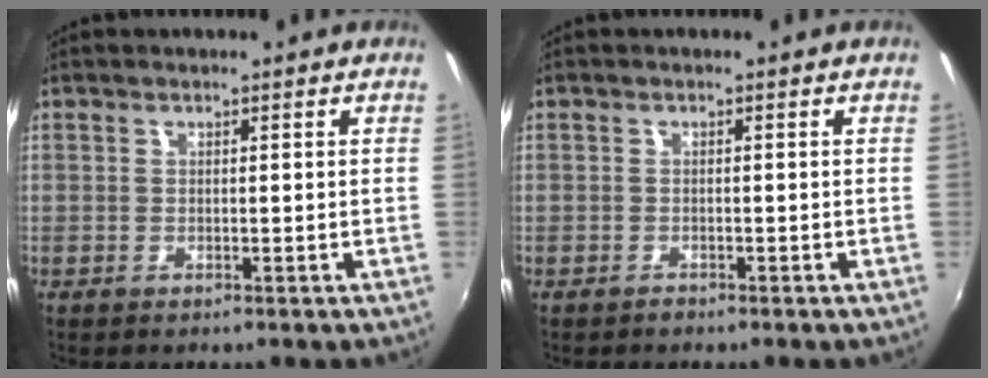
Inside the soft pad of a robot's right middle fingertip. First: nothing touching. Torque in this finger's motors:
{"motor_torque": [-0.05, -0.27, -0.01, 0.01]}